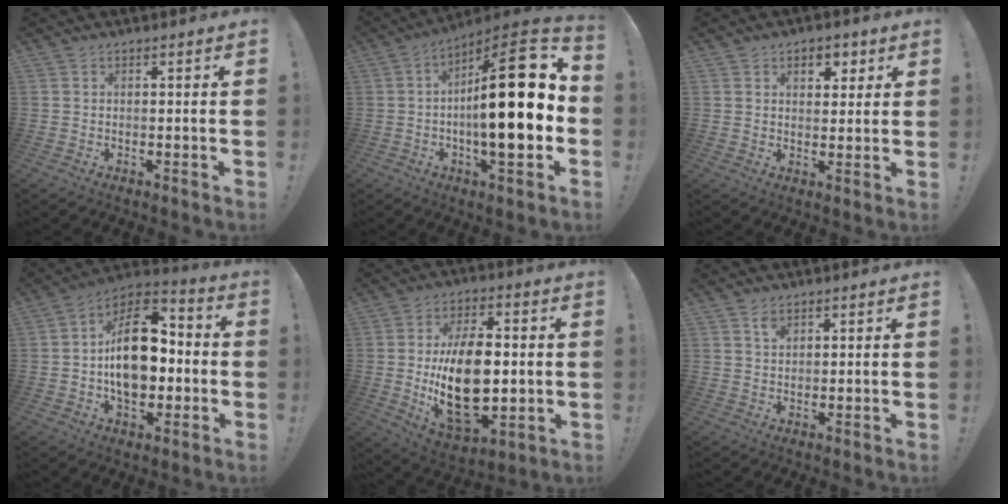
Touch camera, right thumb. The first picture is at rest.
{"total": 23.2, "force": [-0.5, 6.3, 22.3], "torque": [-0.344, -0.003, -0.019]}
{"total": 5.5, "force": [2.6, 3.8, 3.1], "torque": [-0.032, -0.006, 0.042]}
{"total": 19.0, "force": [-0.9, 12.3, 14.4], "torque": [-0.223, 0.021, -0.010]}
{"total": 21.4, "force": [-1.2, 12.4, 17.4], "torque": [-0.322, -0.008, -0.014]}
{"total": 2.6, "force": [1.8, 1.4, 1.2], "torque": [-0.010, -0.012, 0.030]}